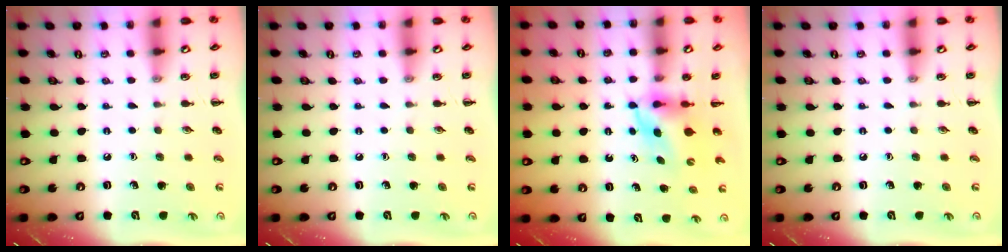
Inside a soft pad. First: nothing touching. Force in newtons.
{"total": 0.0}
{"total": 5.8, "press": 5.7, "slide": 1.0}
{"total": 0.0}